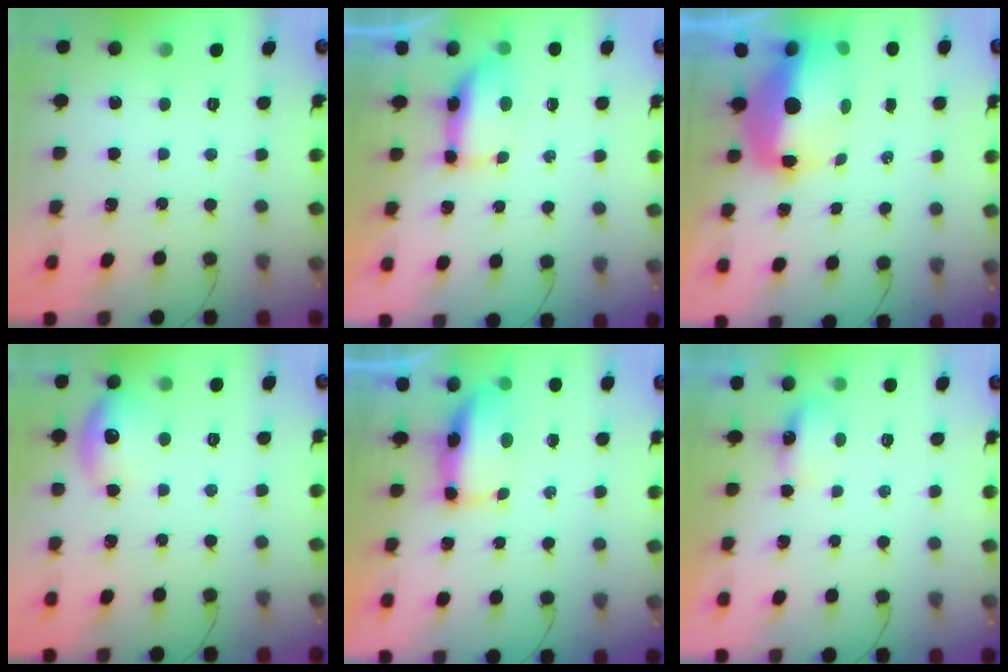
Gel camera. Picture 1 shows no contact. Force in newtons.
{"total": 8.0, "press": 7.2, "slide": 3.4}
{"total": 11.4, "press": 11.1, "slide": 2.3}
{"total": 9.2, "press": 9.0, "slide": 1.5}
{"total": 8.6, "press": 7.8, "slide": 3.7}
{"total": 4.7, "press": 4.6, "slide": 1.2}